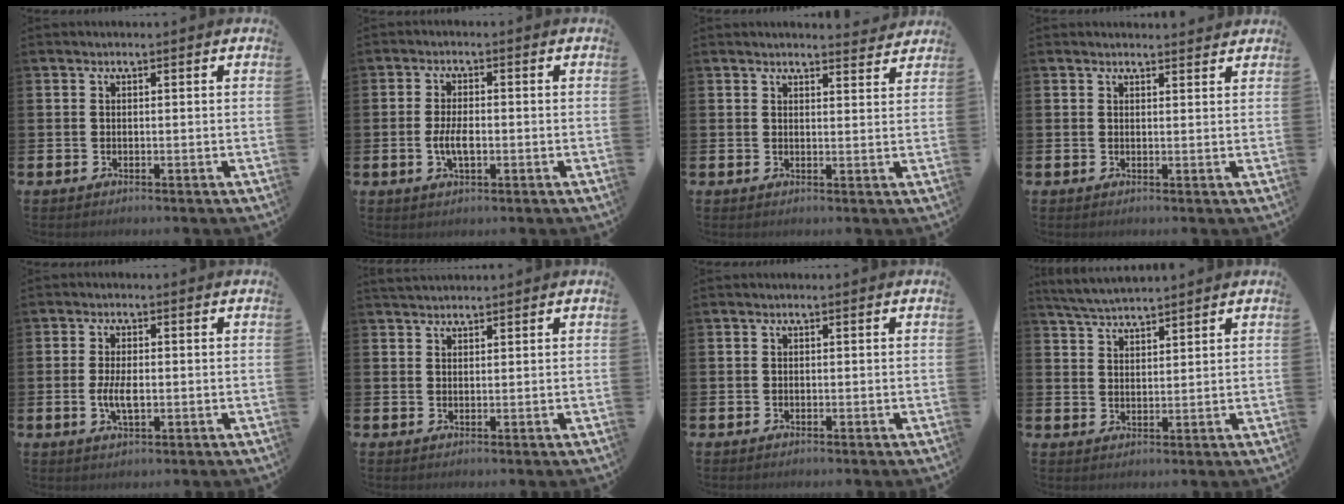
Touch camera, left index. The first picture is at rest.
{"total": 3.9, "force": [-0.7, 1.7, 3.4], "torque": [-0.060, -0.003, -0.016]}
{"total": 2.7, "force": [2.7, 0.2, 0.0], "torque": [0.003, -0.018, 0.046]}
{"total": 1.5, "force": [1.5, 0.1, 0.0], "torque": [0.008, -0.008, 0.025]}
{"total": 3.8, "force": [-0.4, 1.7, 3.4], "torque": [-0.068, 0.001, -0.011]}
{"total": 1.8, "force": [1.8, 0.4, 0.1], "torque": [0.003, -0.004, 0.031]}
{"total": 0.0}
{"total": 4.2, "force": [4.2, 0.2, 0.7], "torque": [-0.032, -0.016, 0.077]}